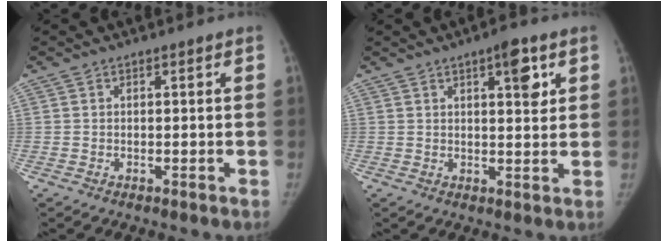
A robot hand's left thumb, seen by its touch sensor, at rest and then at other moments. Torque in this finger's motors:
{"motor_torque": [1.08, 0.67, 0.56, -0.26, 0.21]}